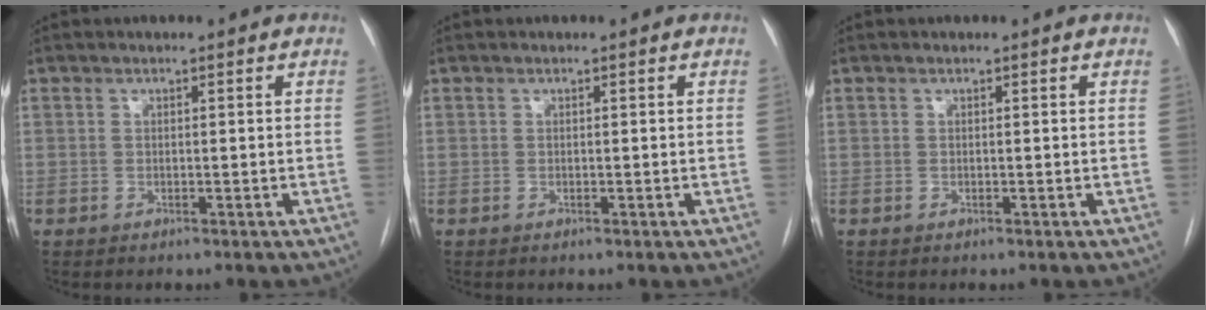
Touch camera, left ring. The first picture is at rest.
{"total": 0.0}
{"total": 0.0}